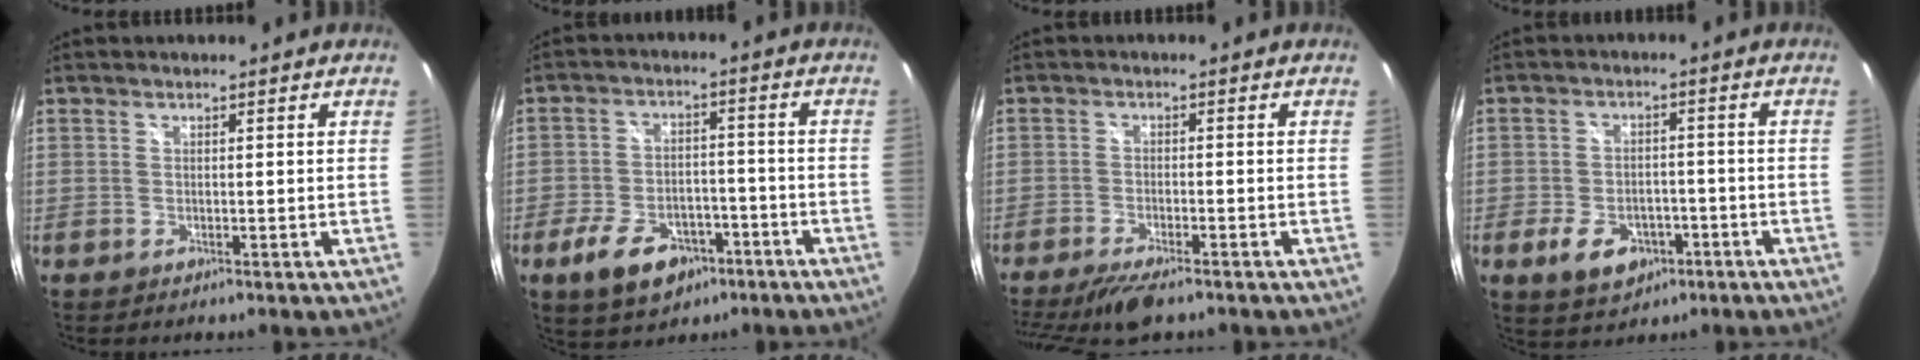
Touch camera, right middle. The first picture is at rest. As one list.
[{"total": 11.7, "force": [-6.7, 7.0, 6.6], "torque": [-0.151, 0.003, -0.102]}, {"total": 9.8, "force": [-7.7, 2.1, 5.6], "torque": [-0.129, -0.029, -0.132]}, {"total": 8.4, "force": [-4.2, 5.6, 4.7], "torque": [-0.114, 0.000, -0.059]}]